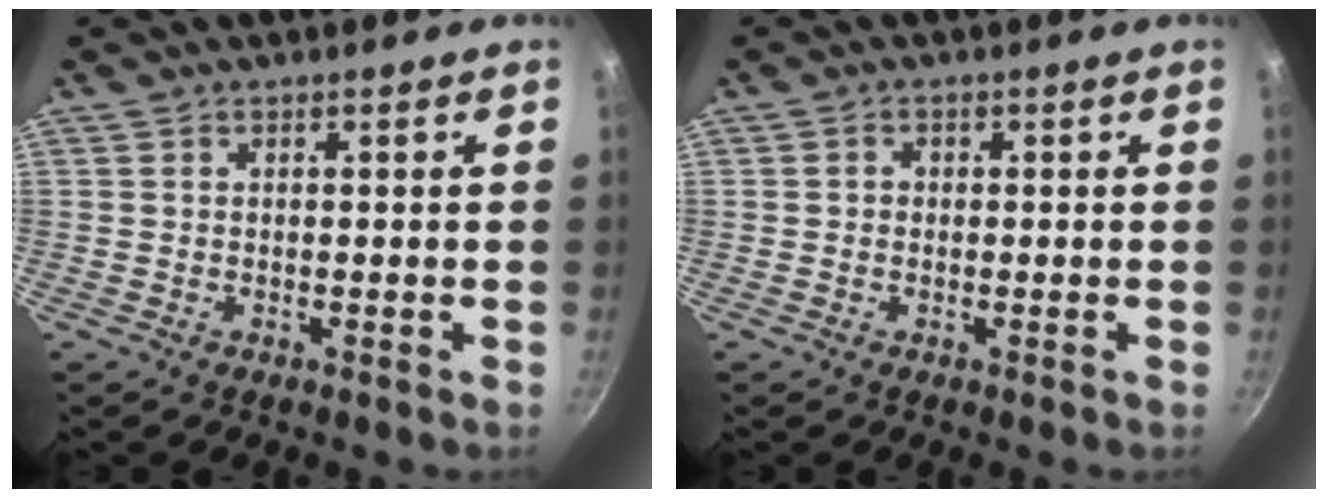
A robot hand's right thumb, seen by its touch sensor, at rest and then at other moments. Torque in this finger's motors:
{"motor_torque": [0.01, -0.07, -0.12, 0.15, 0.04]}